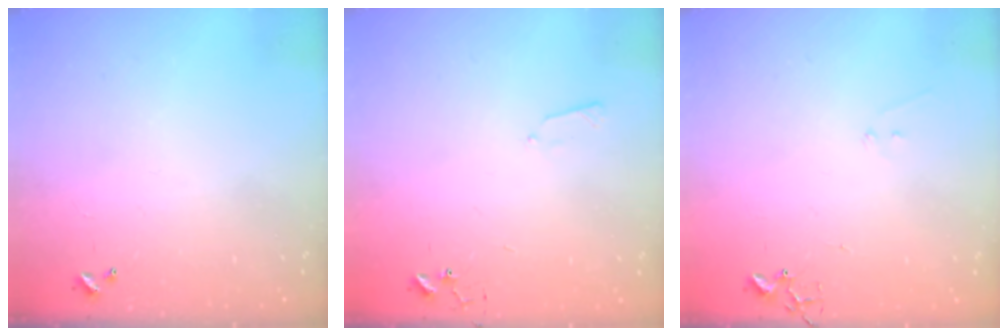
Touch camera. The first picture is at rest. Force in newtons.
{"total": 4.1, "press": 4.0, "slide": 0.6}
{"total": 6.1, "press": 6.1, "slide": 0.5}